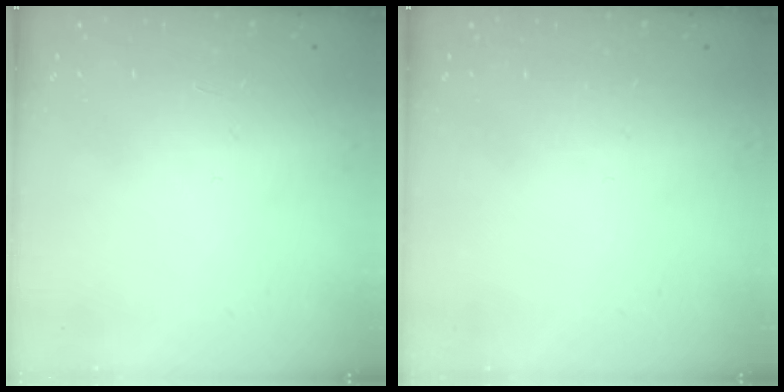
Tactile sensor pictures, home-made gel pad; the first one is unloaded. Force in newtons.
{"total": 0.0}